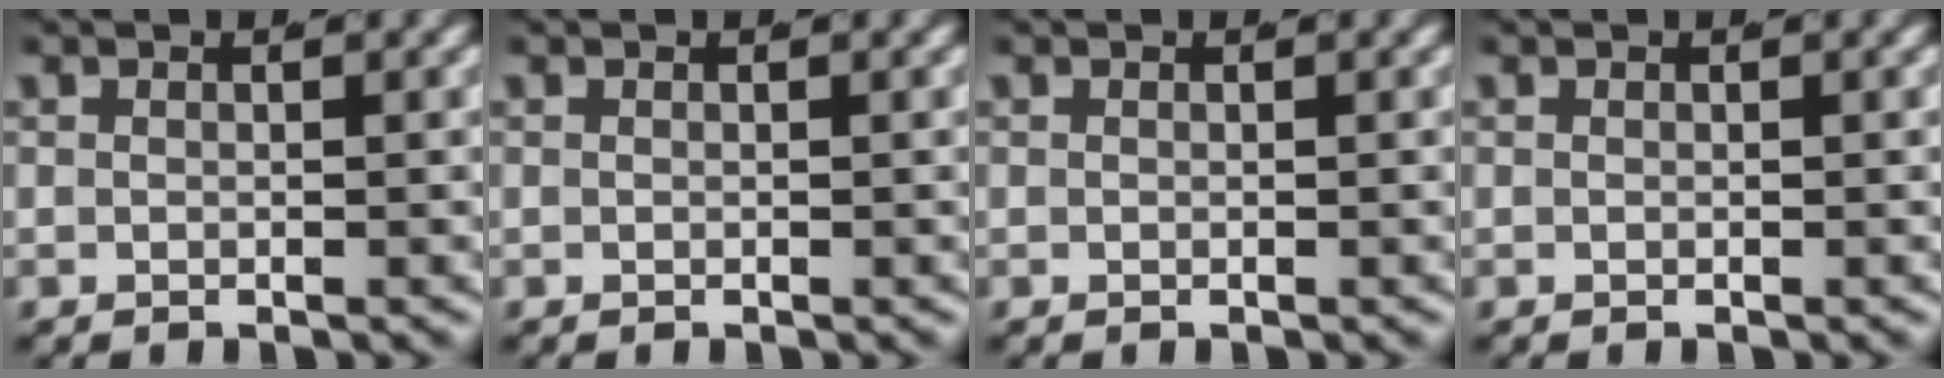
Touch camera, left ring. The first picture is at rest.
{"total": 0.0}
{"total": 0.0}
{"total": 0.0}